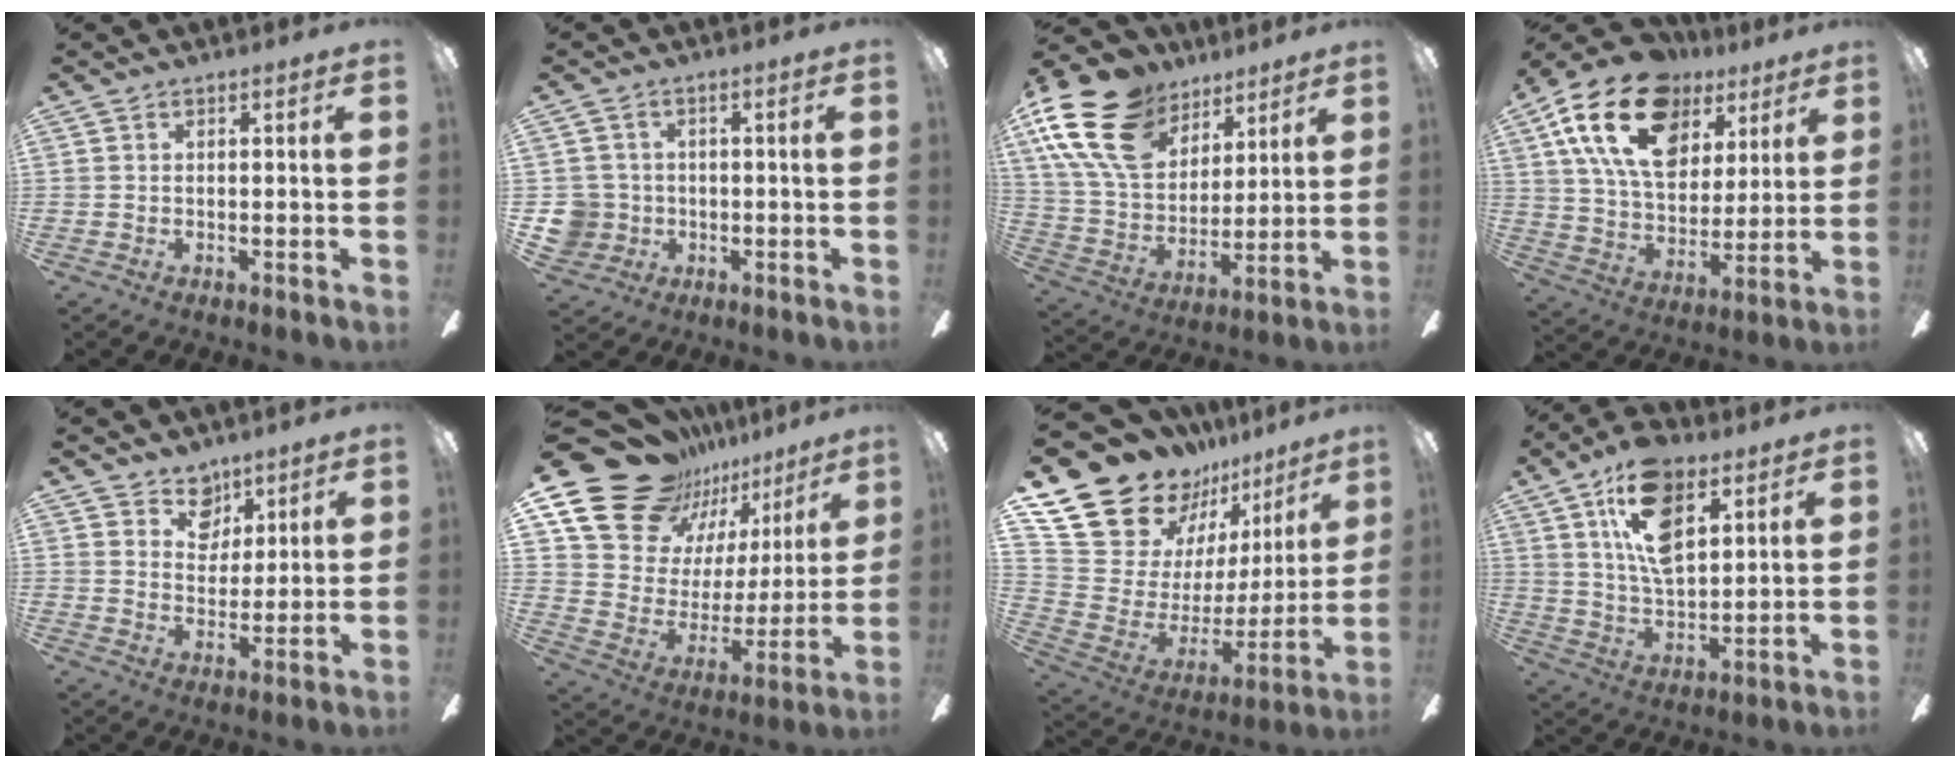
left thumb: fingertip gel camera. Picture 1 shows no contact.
{"total": 6.2, "force": [-0.4, 6.1, 1.3], "torque": [-0.049, 0.010, -0.004]}
{"total": 21.7, "force": [12.4, 13.3, 11.7], "torque": [-0.252, -0.051, 0.230]}
{"total": 23.0, "force": [11.1, 14.7, 13.7], "torque": [-0.240, -0.035, 0.199]}
{"total": 7.3, "force": [5.2, 4.9, 1.1], "torque": [-0.018, -0.029, 0.097]}
{"total": 21.9, "force": [16.5, 12.6, 6.7], "torque": [-0.122, -0.119, 0.319]}
{"total": 21.4, "force": [16.6, 11.9, 6.6], "torque": [-0.128, -0.127, 0.324]}
{"total": 15.8, "force": [8.1, 8.6, 10.5], "torque": [-0.184, -0.008, 0.149]}